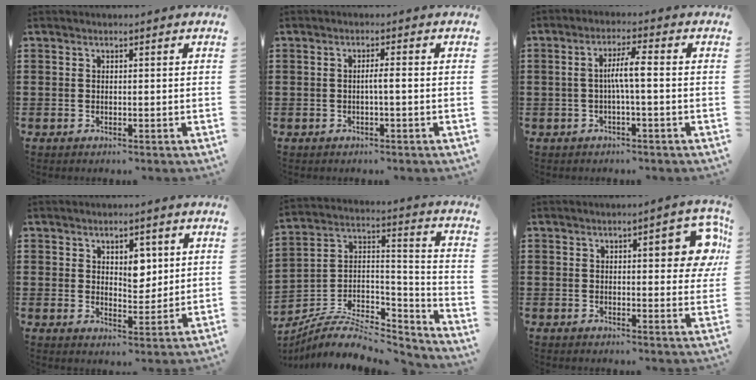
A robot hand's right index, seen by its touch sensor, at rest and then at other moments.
{"total": 1.7, "force": [-0.4, 0.0, 1.6], "torque": [-0.029, 0.000, -0.008]}
{"total": 4.5, "force": [-0.3, 0.4, 4.4], "torque": [-0.083, 0.004, -0.011]}
{"total": 4.7, "force": [2.0, 3.0, 3.0], "torque": [-0.044, 0.002, 0.029]}
{"total": 7.3, "force": [-5.9, 2.9, 3.3], "torque": [-0.068, 0.003, -0.117]}
{"total": 7.6, "force": [2.5, 2.3, 6.8], "torque": [-0.083, -0.006, 0.031]}